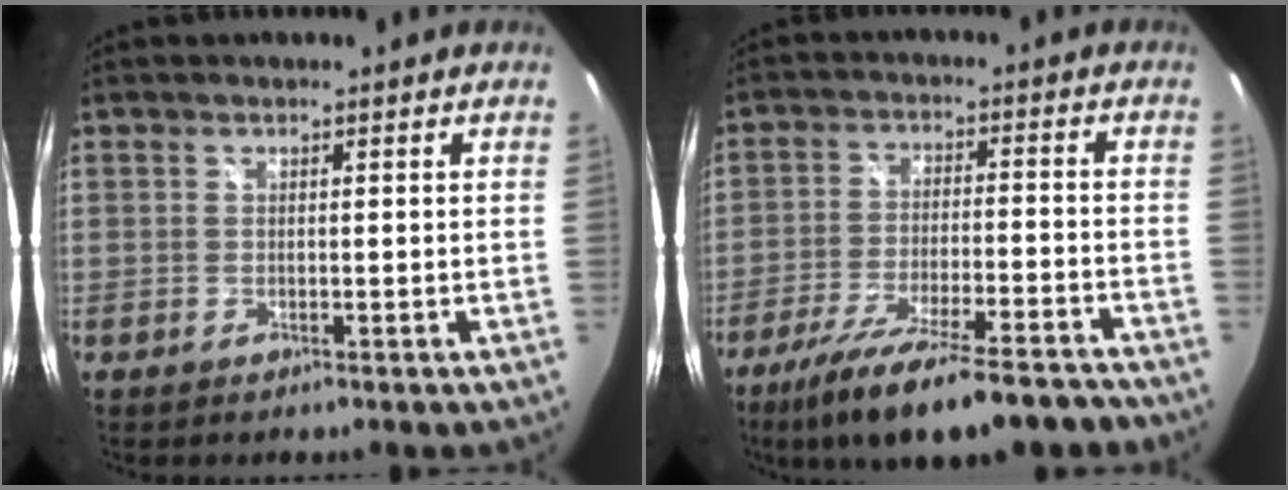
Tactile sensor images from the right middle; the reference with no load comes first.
{"total": 19.0, "force": [-15.1, 4.1, 10.9], "torque": [-0.202, -0.039, -0.232]}